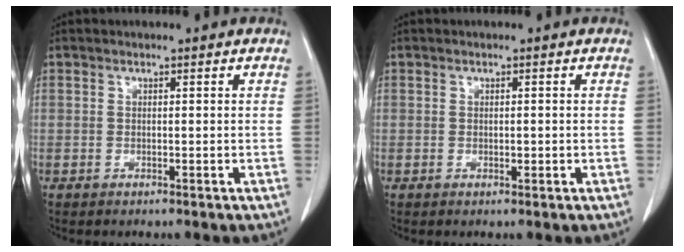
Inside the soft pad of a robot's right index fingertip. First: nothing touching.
{"total": 0.7, "force": [-0.1, 0.4, 0.6], "torque": [-0.011, 0.000, 0.001]}